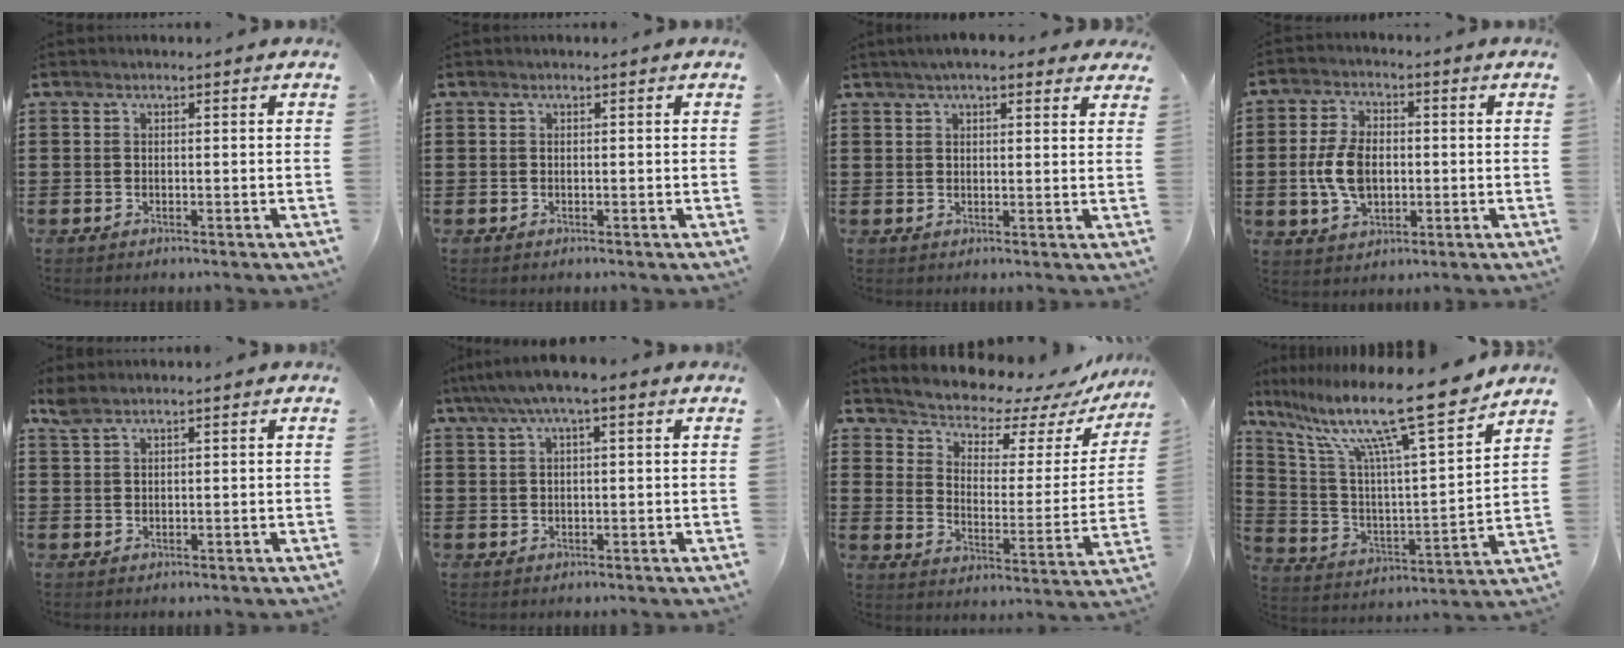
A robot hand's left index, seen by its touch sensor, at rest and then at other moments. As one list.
[{"total": 0.0}, {"total": 4.1, "force": [3.3, 1.0, 2.2], "torque": [-0.051, 0.004, 0.059]}, {"total": 7.7, "force": [-0.6, 4.8, 6.0], "torque": [-0.146, 0.003, -0.017]}, {"total": 1.7, "force": [1.3, 0.5, 1.1], "torque": [-0.025, 0.001, 0.024]}, {"total": 3.1, "force": [1.1, 0.5, 2.9], "torque": [-0.054, 0.004, 0.016]}, {"total": 5.6, "force": [5.4, 1.3, 0.5], "torque": [-0.038, -0.056, 0.087]}, {"total": 15.4, "force": [11.8, 0.9, 9.8], "torque": [-0.210, -0.074, 0.191]}]